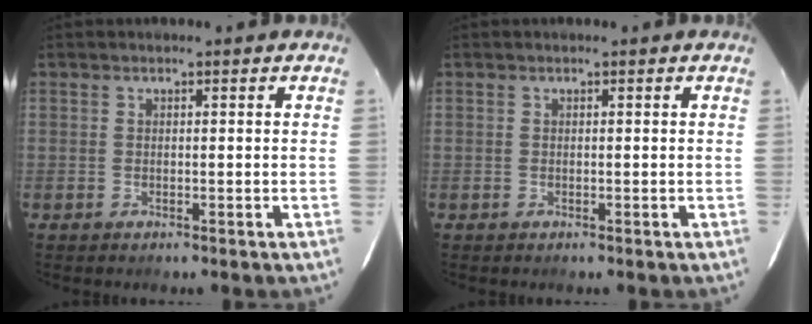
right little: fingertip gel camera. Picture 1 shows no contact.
{"total": 0.0}